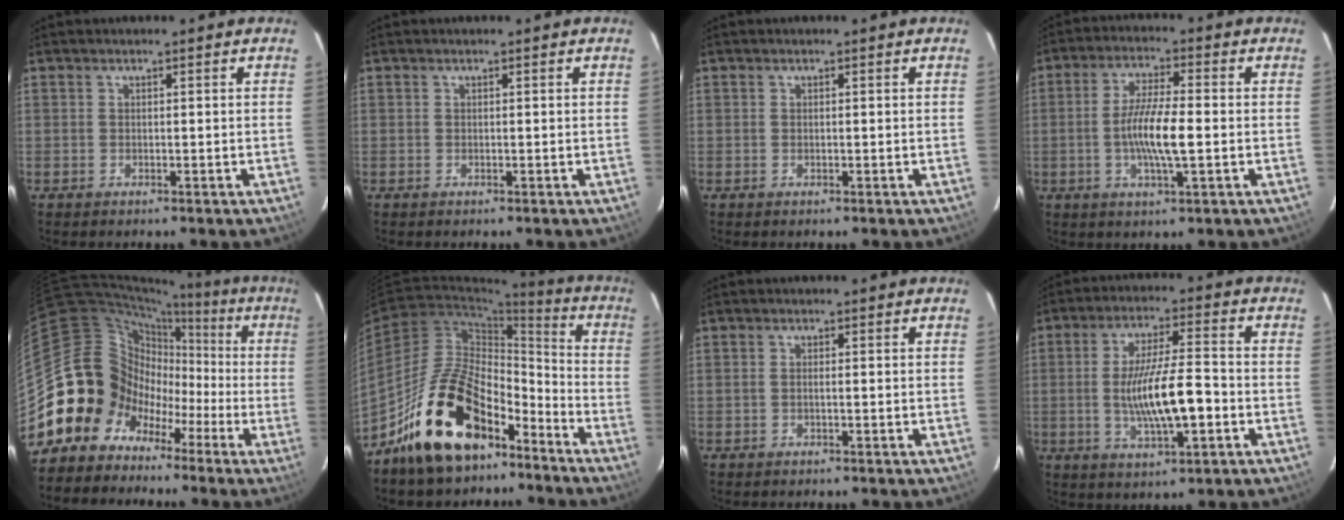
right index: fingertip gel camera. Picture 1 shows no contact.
{"total": 0.0}
{"total": 0.0}
{"total": 8.7, "force": [-1.4, 1.4, 8.4], "torque": [-0.162, -0.001, -0.028]}
{"total": 17.2, "force": [-6.9, 15.3, 3.5], "torque": [-0.097, 0.060, -0.121]}
{"total": 19.9, "force": [-13.3, 9.9, 10.9], "torque": [-0.198, 0.032, -0.217]}
{"total": 0.8, "force": [-0.2, 0.1, 0.7], "torque": [-0.015, 0.002, -0.004]}
{"total": 12.1, "force": [-2.5, 2.5, 11.5], "torque": [-0.212, -0.009, -0.037]}